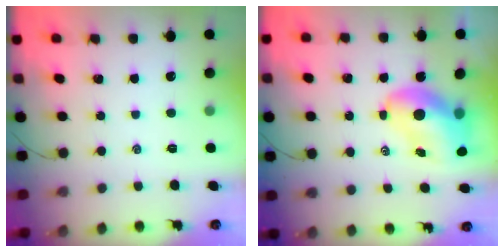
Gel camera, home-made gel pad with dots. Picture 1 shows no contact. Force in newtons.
{"total": 9.4, "press": 9.1, "slide": 2.1}